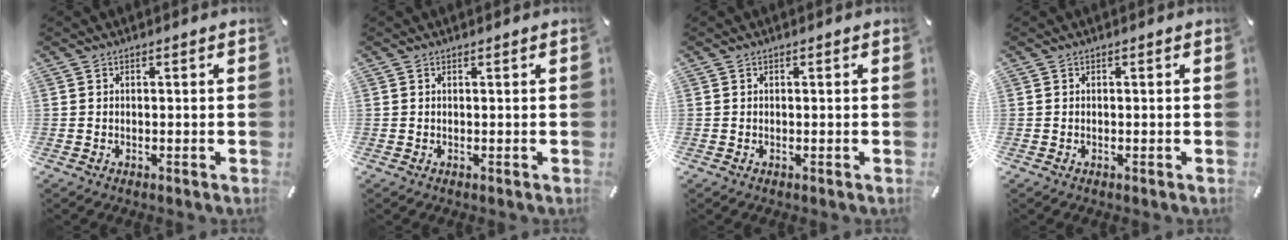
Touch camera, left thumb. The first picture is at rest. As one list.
[{"total": 0.0}, {"total": 0.0}, {"total": 0.0}]